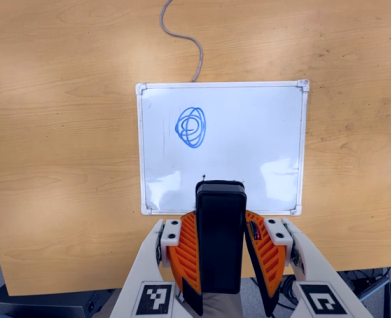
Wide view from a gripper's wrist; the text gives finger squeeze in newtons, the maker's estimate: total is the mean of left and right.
{"total": 6.8, "left": 5.0, "right": 8.7}